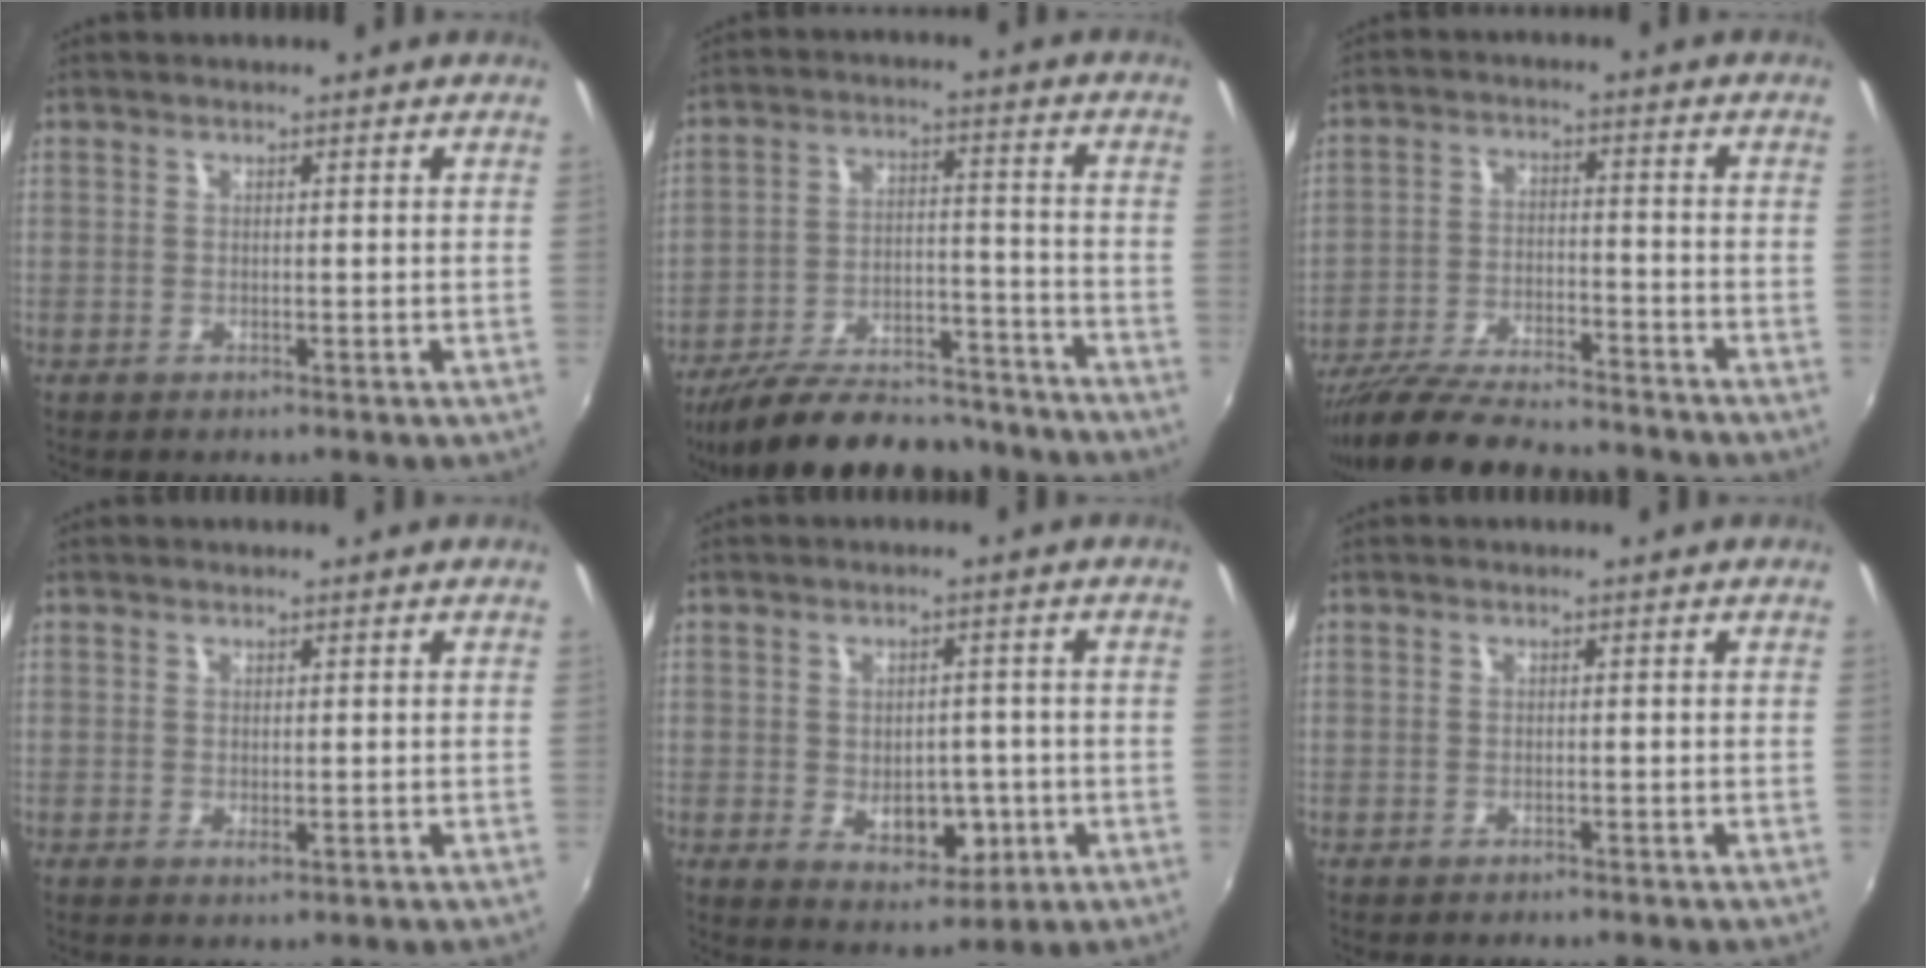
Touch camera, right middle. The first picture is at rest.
{"total": 23.4, "force": [-19.9, 7.1, 10.0], "torque": [-0.190, -0.006, -0.280]}
{"total": 16.6, "force": [-14.6, 3.0, 7.3], "torque": [-0.156, -0.029, -0.244]}
{"total": 0.7, "force": [0.2, 0.4, 0.5], "torque": [-0.008, -0.003, 0.002]}
{"total": 7.3, "force": [-1.6, 5.0, 5.1], "torque": [-0.083, -0.009, -0.013]}
{"total": 0.7, "force": [-0.6, 0.2, 0.0], "torque": [-0.004, -0.001, -0.011]}